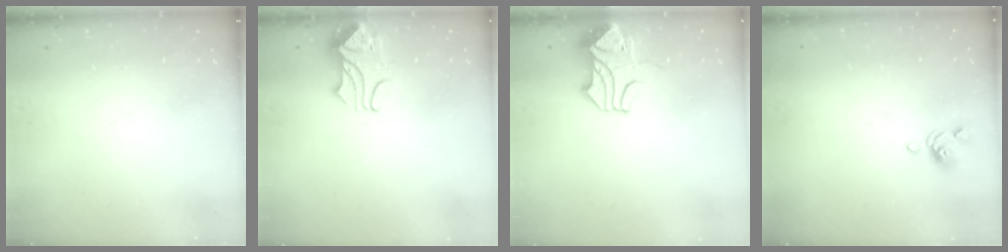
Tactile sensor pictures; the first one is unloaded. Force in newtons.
{"total": 2.3, "press": 2.3, "slide": 0.6}
{"total": 6.0, "press": 6.0, "slide": 0.8}
{"total": 3.5, "press": 3.4, "slide": 0.7}